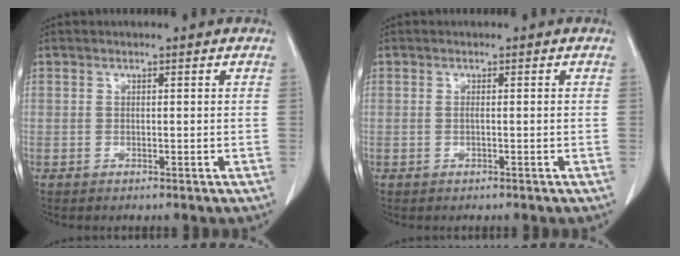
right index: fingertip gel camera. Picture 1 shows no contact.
{"total": 0.7, "force": [-0.1, 0.0, 0.7], "torque": [-0.014, -0.001, 0.001]}